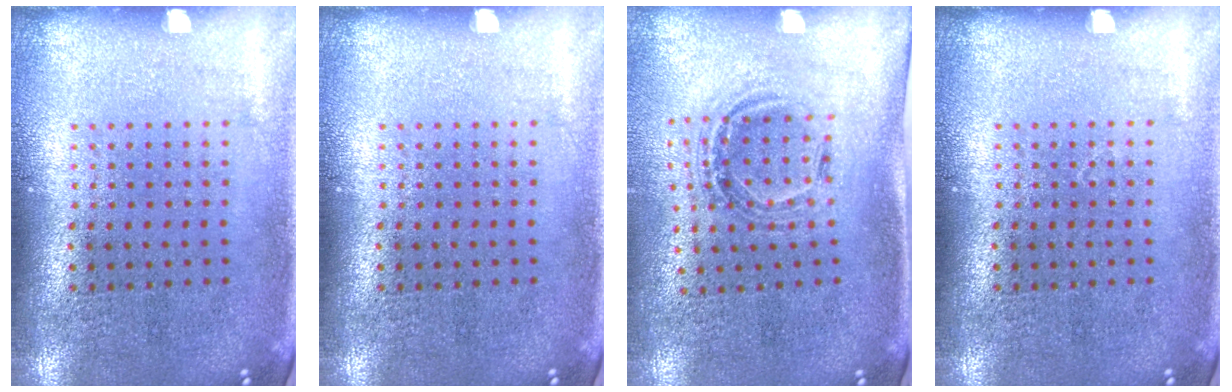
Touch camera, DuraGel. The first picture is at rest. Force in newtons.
{"total": 0.0}
{"total": 1.0, "press": 1.0, "slide": 0.1}
{"total": 0.0}